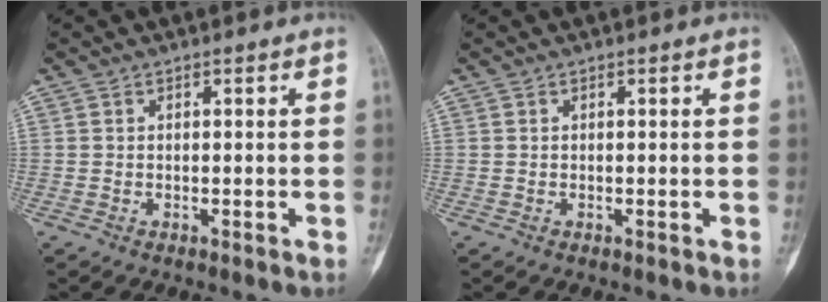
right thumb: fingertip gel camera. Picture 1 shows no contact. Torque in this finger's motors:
{"motor_torque": [0.00, 0.00, 0.04, -0.04, 0.00]}